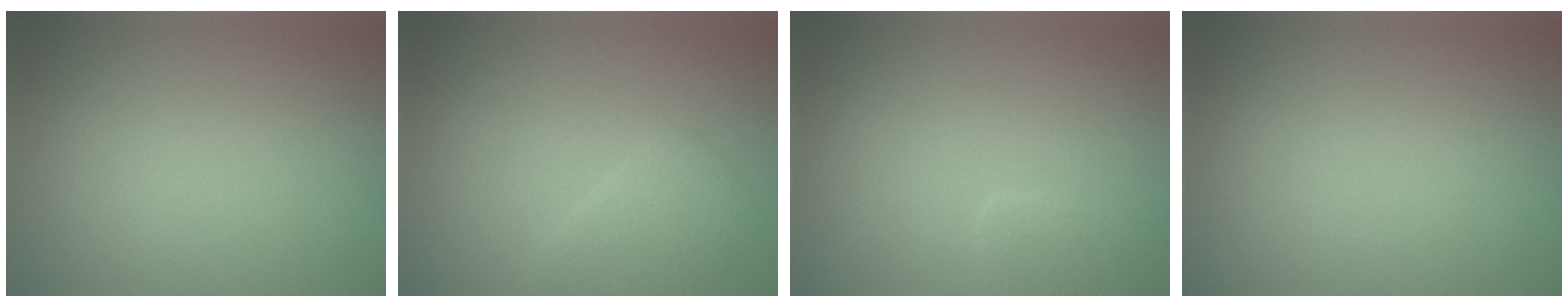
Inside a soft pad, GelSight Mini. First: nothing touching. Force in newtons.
{"total": 2.4, "press": 2.4, "slide": 0.1}
{"total": 2.1, "press": 2.1, "slide": 0.1}
{"total": 0.0}